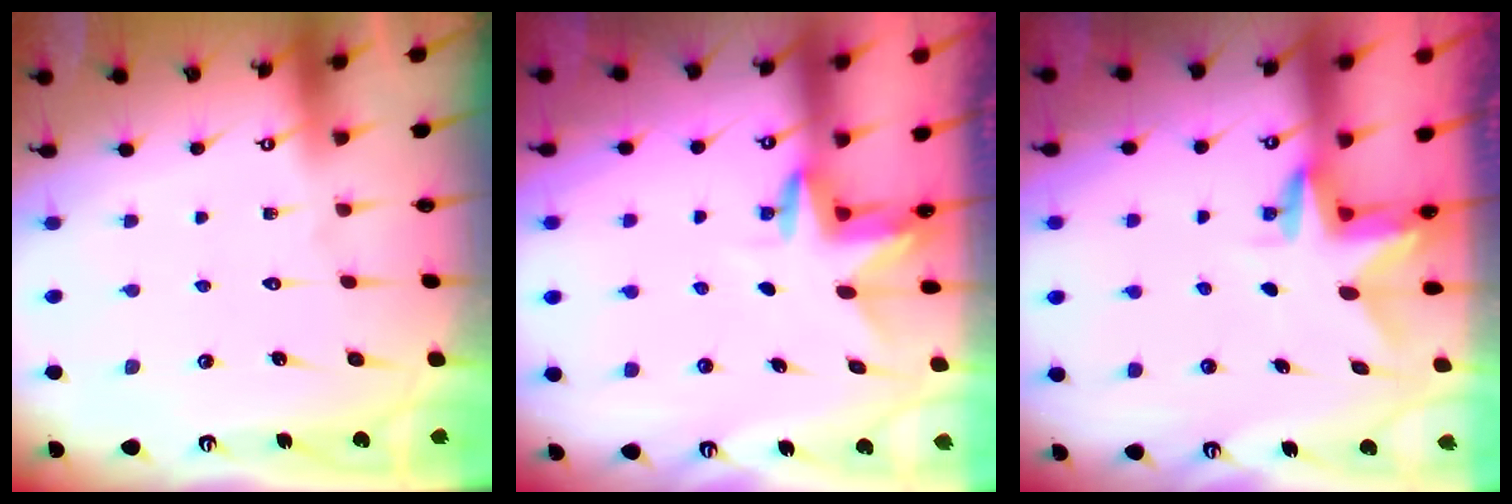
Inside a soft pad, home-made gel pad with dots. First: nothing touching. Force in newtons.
{"total": 3.2, "press": 3.2, "slide": 0.3}
{"total": 3.1, "press": 3.0, "slide": 0.2}